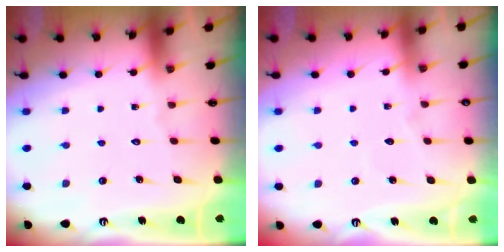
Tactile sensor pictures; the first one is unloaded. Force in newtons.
{"total": 2.6, "press": 2.6, "slide": 0.4}